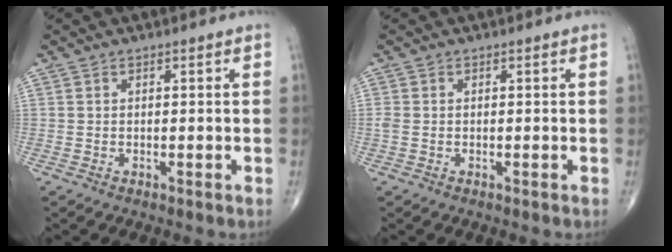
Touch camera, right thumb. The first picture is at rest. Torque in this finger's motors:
{"motor_torque": [0.06, 0.04, 0.21, 0.05, -0.04]}